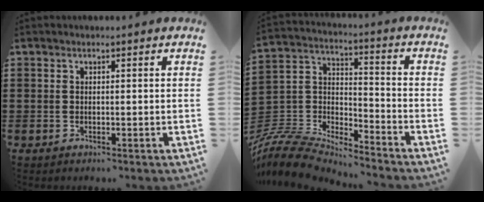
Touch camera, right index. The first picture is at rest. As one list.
[{"total": 8.7, "force": [-8.2, 2.0, 1.9], "torque": [-0.067, 0.001, -0.171]}]